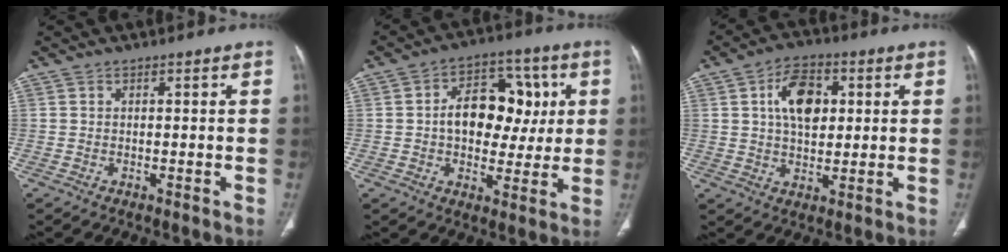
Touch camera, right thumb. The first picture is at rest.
{"total": 14.1, "force": [1.4, 10.0, 9.8], "torque": [-0.095, 0.020, 0.019]}
{"total": 10.0, "force": [2.6, 6.2, 7.4], "torque": [-0.101, 0.000, 0.041]}